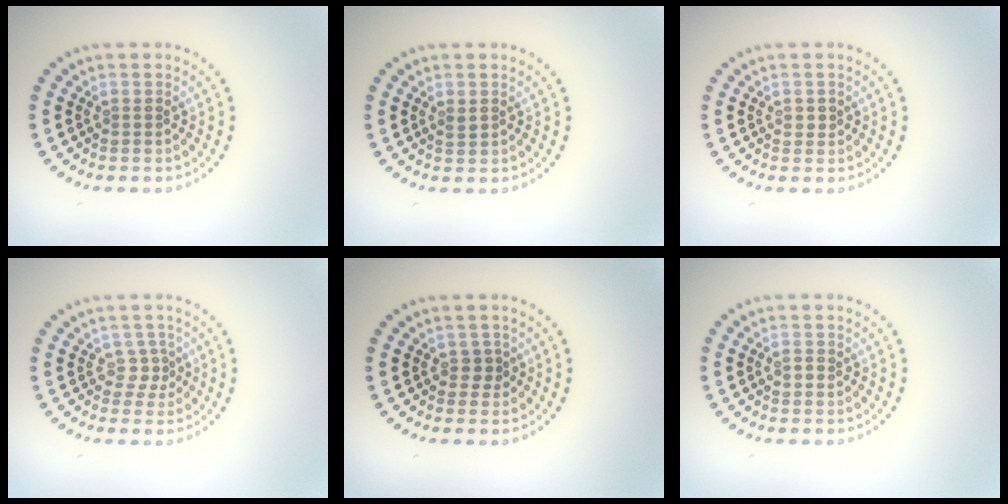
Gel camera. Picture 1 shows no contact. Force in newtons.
{"total": 0.8, "press": 0.8, "slide": 0.2}
{"total": 0.9, "press": 0.9, "slide": 0.1}
{"total": 1.5, "press": 1.0, "slide": 1.0}
{"total": 1.2, "press": 0.8, "slide": 0.8}
{"total": 0.8, "press": 0.8, "slide": 0.1}